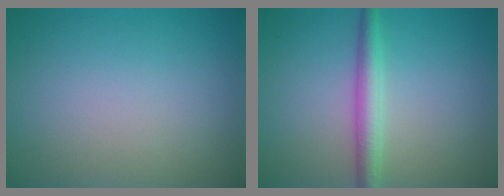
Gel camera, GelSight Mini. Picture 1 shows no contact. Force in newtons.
{"total": 3.0, "press": 3.0, "slide": 0.1}